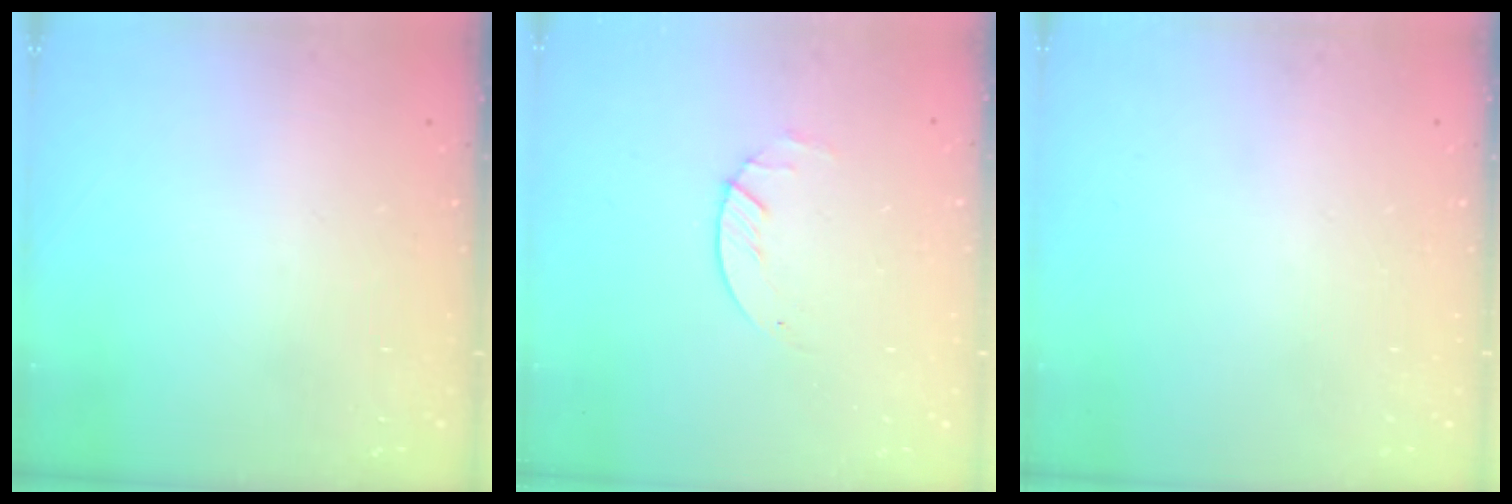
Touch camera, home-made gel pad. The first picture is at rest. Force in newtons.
{"total": 1.7, "press": 1.6, "slide": 0.2}
{"total": 0.0}